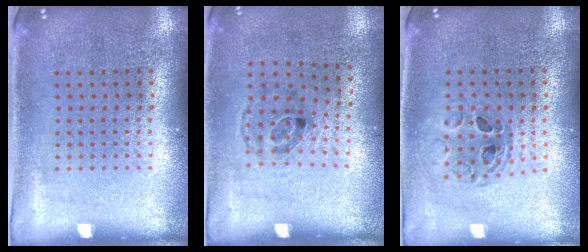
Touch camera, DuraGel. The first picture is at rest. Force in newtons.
{"total": 1.2, "press": 0.7, "slide": 0.9}
{"total": 0.8, "press": 0.8, "slide": 0.1}